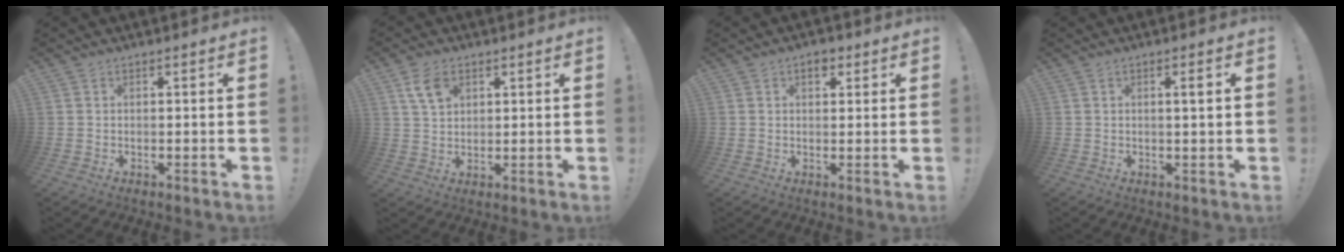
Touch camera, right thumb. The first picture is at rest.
{"total": 6.6, "force": [3.2, 4.3, 3.8], "torque": [-0.066, -0.005, 0.063]}
{"total": 3.3, "force": [1.6, 2.2, 1.9], "torque": [-0.013, -0.003, 0.023]}
{"total": 2.8, "force": [0.5, -0.2, 2.7], "torque": [-0.036, -0.005, 0.003]}